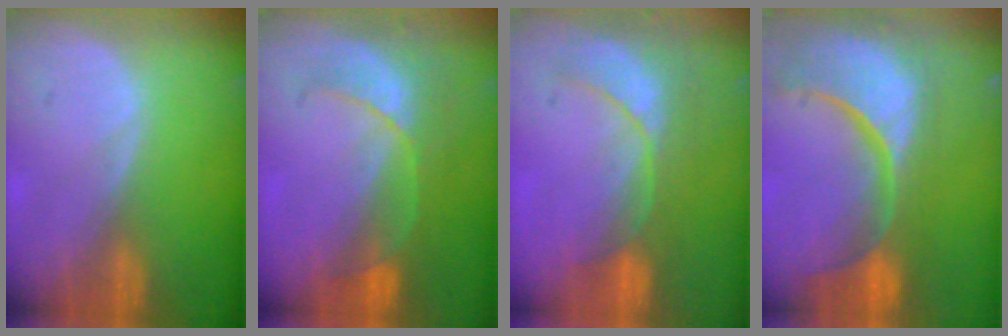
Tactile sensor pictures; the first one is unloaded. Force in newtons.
{"total": 8.1, "press": 7.2, "slide": 3.6}
{"total": 8.9, "press": 7.7, "slide": 4.5}
{"total": 15.5, "press": 12.2, "slide": 9.5}